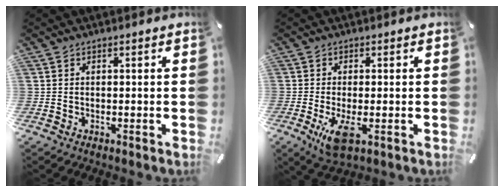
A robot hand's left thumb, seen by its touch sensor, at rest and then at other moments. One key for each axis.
{"total": 6.7, "fx": -1.8, "fy": 2.3, "fz": 6.0, "tx": -0.112, "ty": -0.024, "tz": -0.031}